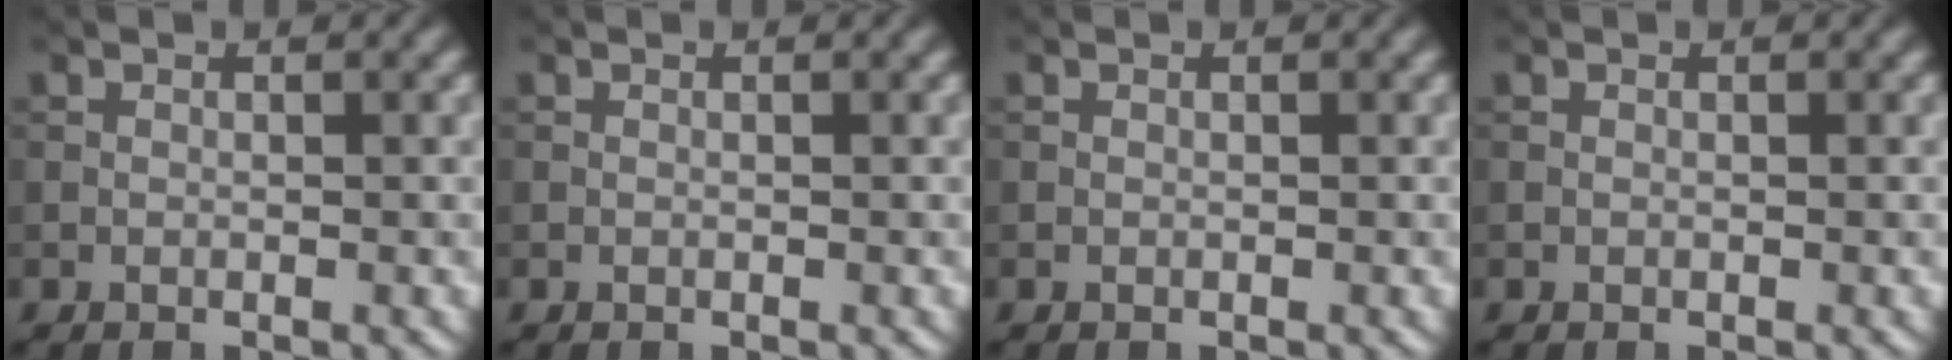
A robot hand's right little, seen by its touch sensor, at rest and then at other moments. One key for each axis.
{"total": 0.0}
{"total": 0.0}
{"total": 0.0}